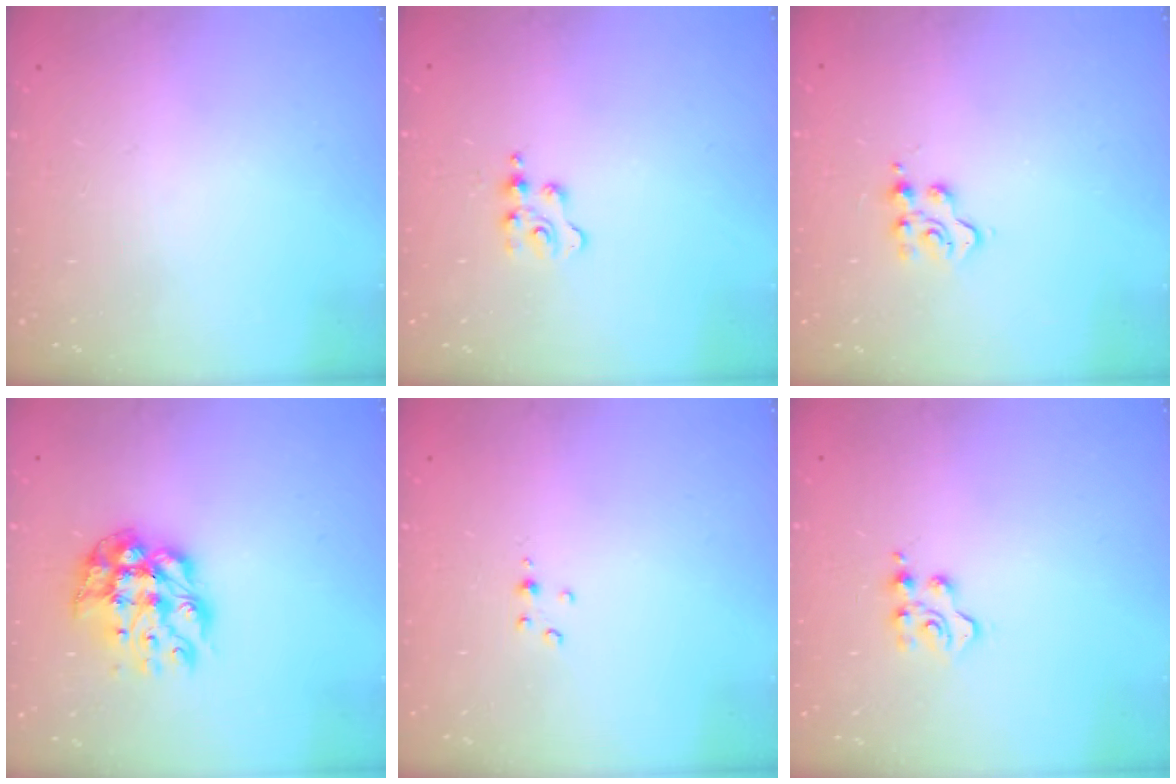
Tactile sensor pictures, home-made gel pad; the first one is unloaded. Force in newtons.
{"total": 3.0, "press": 3.0, "slide": 0.5}
{"total": 4.2, "press": 4.1, "slide": 0.5}
{"total": 12.5, "press": 12.4, "slide": 1.1}
{"total": 2.5, "press": 2.5, "slide": 0.3}
{"total": 3.1, "press": 3.0, "slide": 0.5}